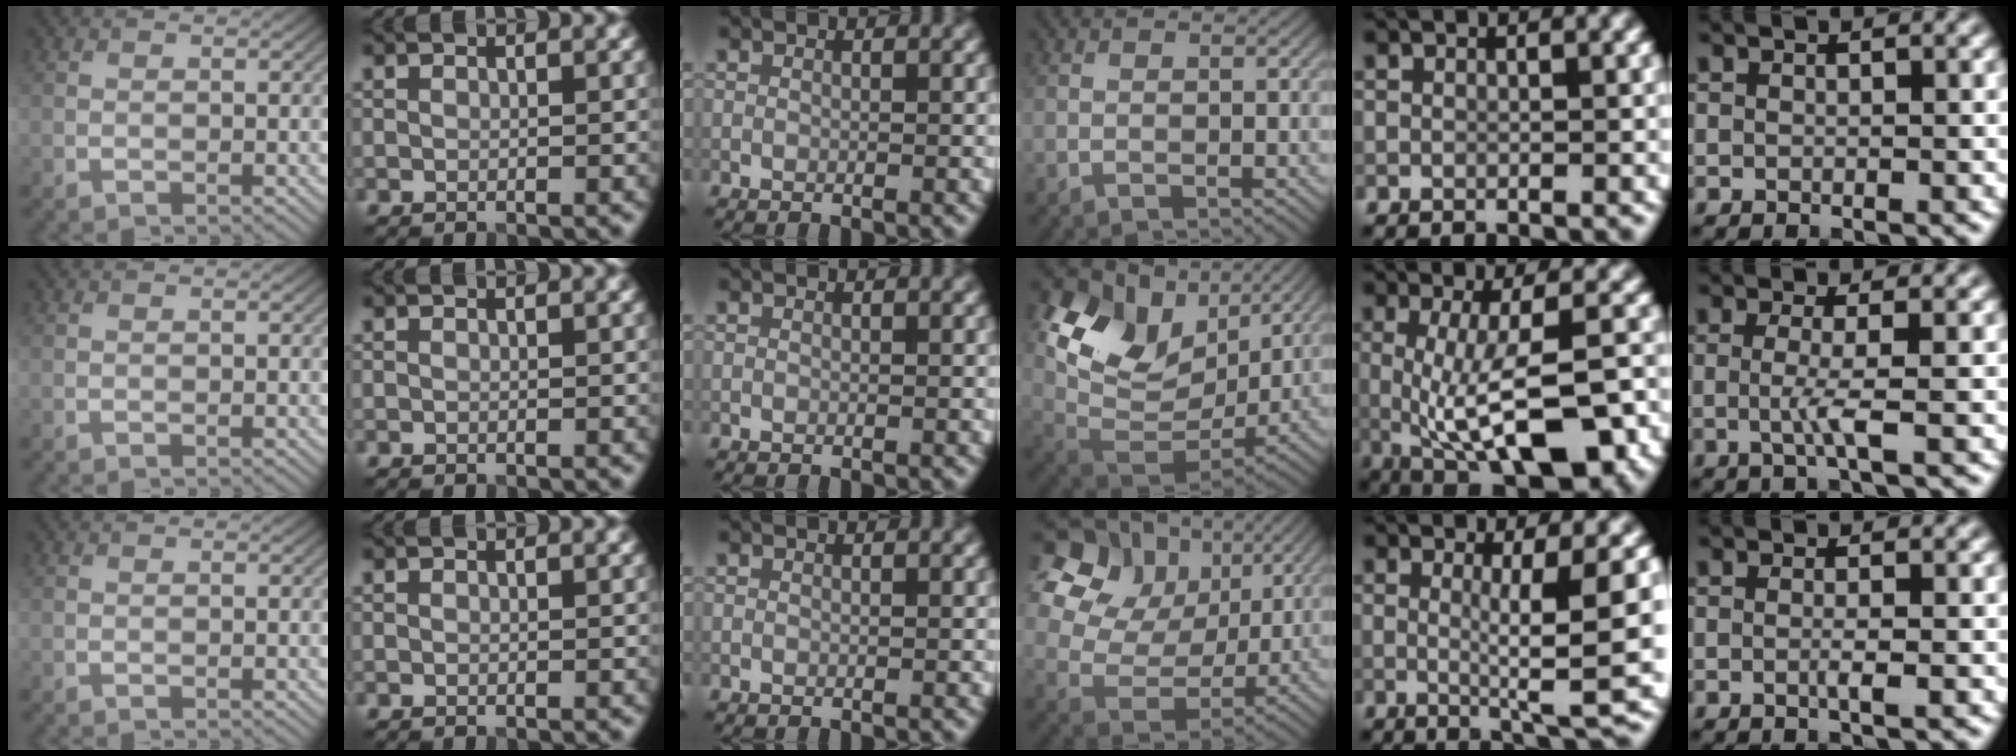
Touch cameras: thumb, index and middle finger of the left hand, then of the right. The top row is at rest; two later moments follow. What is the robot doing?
{"motion": "lift_and_place", "object": "calculator"}